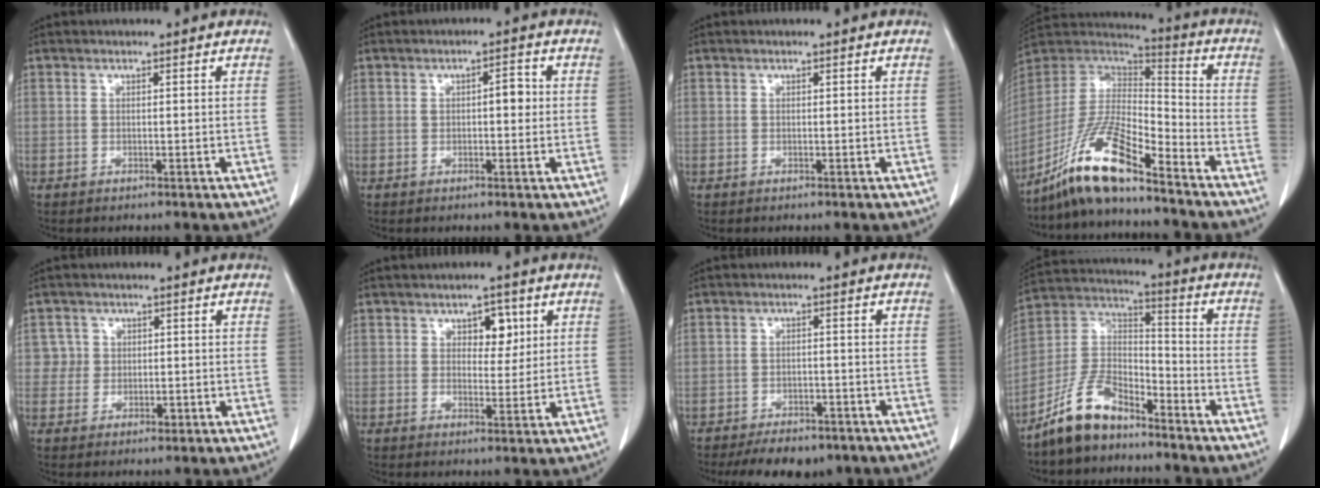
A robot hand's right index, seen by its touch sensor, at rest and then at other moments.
{"total": 2.7, "force": [0.3, 1.1, 2.5], "torque": [-0.036, 0.011, 0.003]}
{"total": 0.0}
{"total": 14.5, "force": [-10.7, 2.1, 9.6], "torque": [-0.187, 0.003, -0.199]}
{"total": 3.0, "force": [0.3, 3.0, 0.0], "torque": [0.015, 0.005, 0.004]}
{"total": 4.2, "force": [1.8, 2.4, 2.9], "torque": [-0.035, 0.006, 0.026]}
{"total": 8.2, "force": [-6.4, 3.8, 3.5], "torque": [-0.042, 0.002, -0.088]}
{"total": 10.2, "force": [-8.2, 5.4, 2.9], "torque": [-0.064, 0.033, -0.155]}